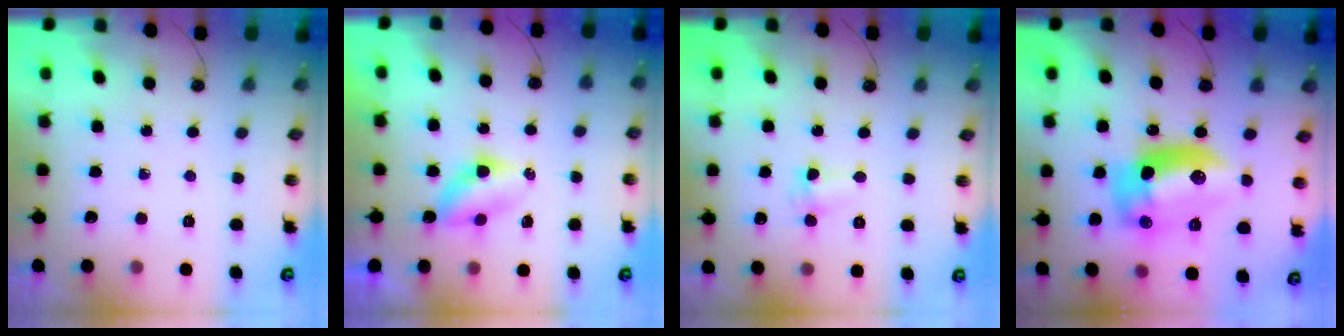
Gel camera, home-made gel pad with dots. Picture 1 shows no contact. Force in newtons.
{"total": 4.6, "press": 4.6, "slide": 0.5}
{"total": 2.2, "press": 2.2, "slide": 0.5}
{"total": 15.6, "press": 15.5, "slide": 1.4}